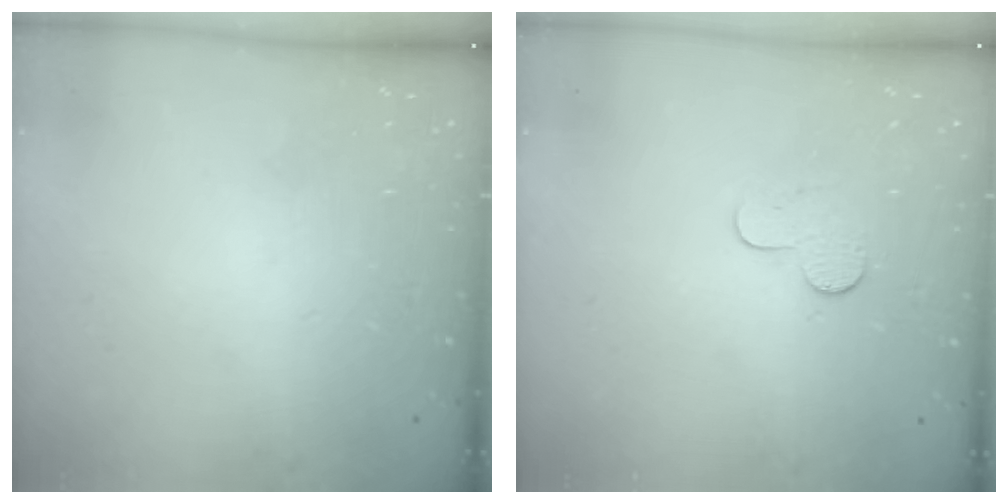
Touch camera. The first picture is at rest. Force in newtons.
{"total": 5.0, "press": 5.0, "slide": 0.5}